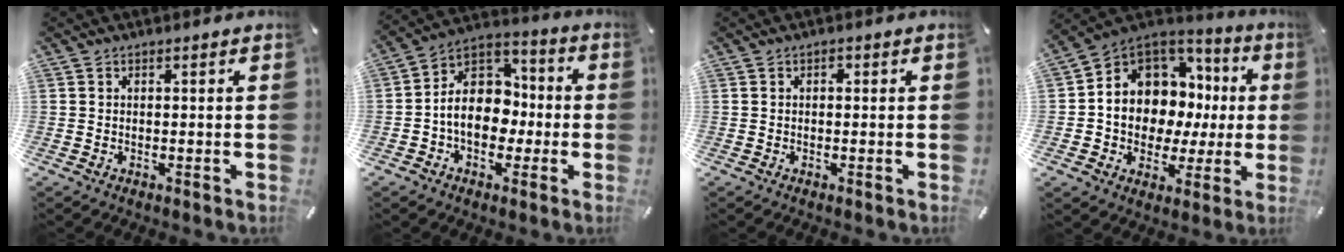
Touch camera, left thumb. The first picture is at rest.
{"total": 12.7, "force": [-2.1, 10.1, 7.4], "torque": [-0.134, 0.012, -0.037]}
{"total": 0.7, "force": [-0.1, 0.6, 0.3], "torque": [-0.005, 0.005, -0.003]}
{"total": 9.7, "force": [1.6, 9.0, 3.3], "torque": [-0.062, -0.043, 0.038]}